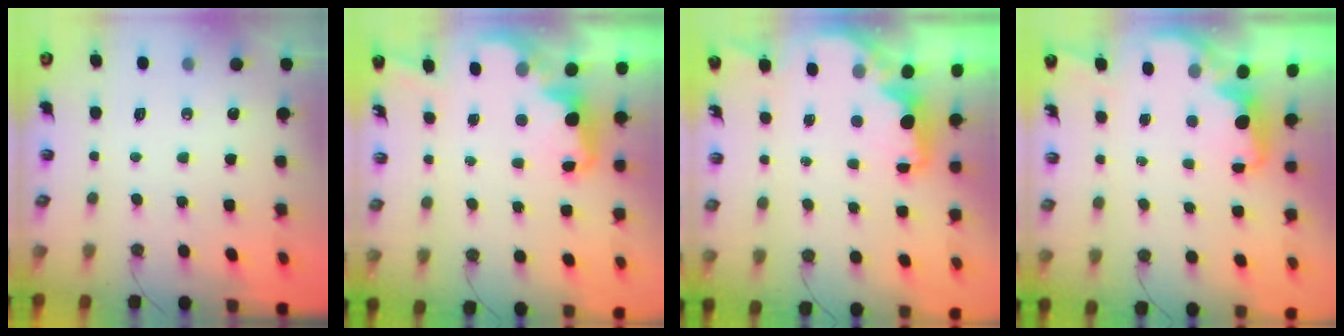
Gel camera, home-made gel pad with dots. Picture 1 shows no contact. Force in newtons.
{"total": 2.6, "press": 2.6, "slide": 0.5}
{"total": 2.5, "press": 2.3, "slide": 0.8}
{"total": 1.9, "press": 1.8, "slide": 0.7}